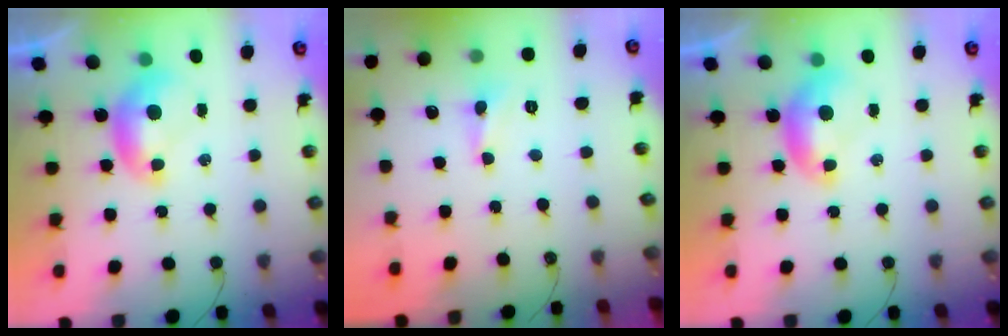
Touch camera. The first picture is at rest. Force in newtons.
{"total": 1.2, "press": 1.1, "slide": 0.4}
{"total": 0.0}